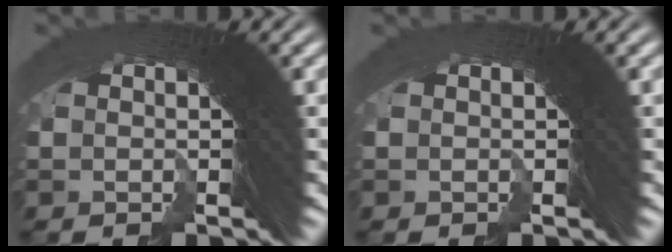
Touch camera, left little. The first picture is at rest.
{"total": 0.0}